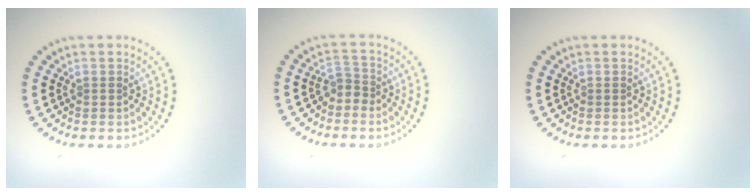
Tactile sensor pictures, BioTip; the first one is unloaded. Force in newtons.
{"total": 1.8, "press": 1.2, "slide": 1.3}
{"total": 0.0}